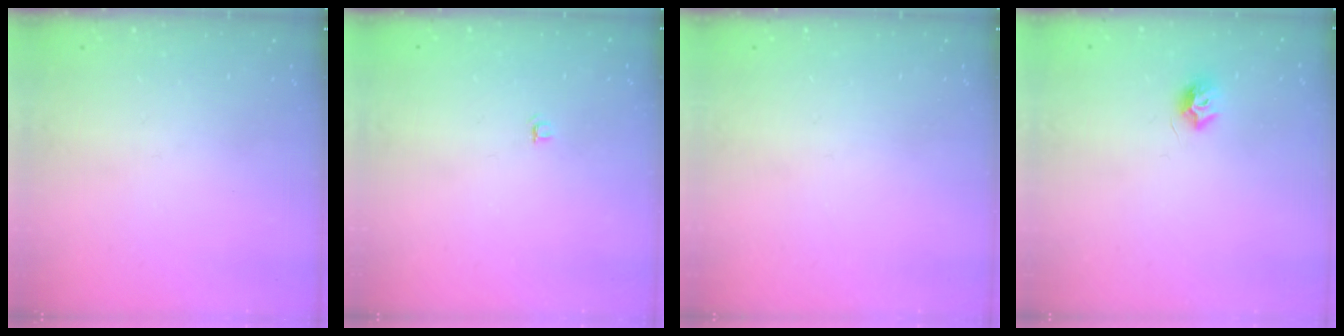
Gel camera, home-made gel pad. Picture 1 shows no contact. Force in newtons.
{"total": 3.4, "press": 3.4, "slide": 0.3}
{"total": 0.0}
{"total": 7.4, "press": 7.4, "slide": 0.1}